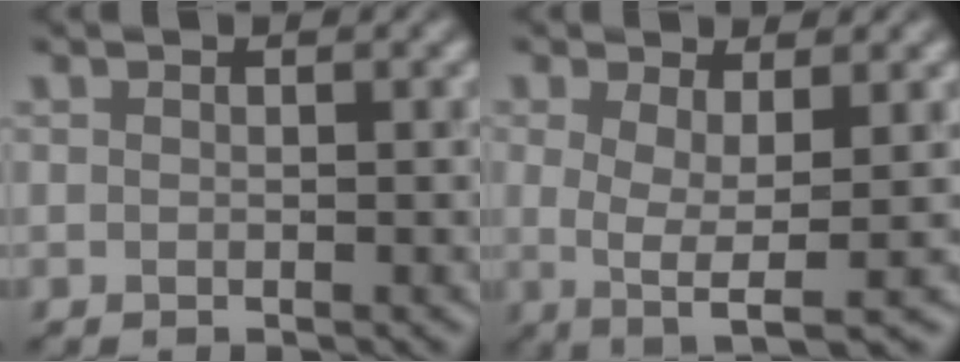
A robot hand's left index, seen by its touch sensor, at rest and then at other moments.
{"total": 3.9, "force": [-0.2, 1.2, 3.7], "torque": [-0.064, -0.003, -0.001]}